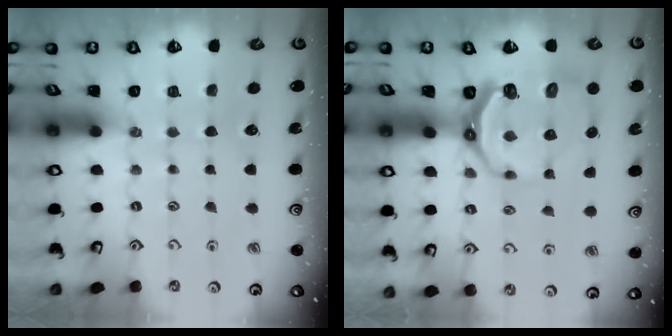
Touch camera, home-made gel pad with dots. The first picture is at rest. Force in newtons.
{"total": 10.0, "press": 9.1, "slide": 4.2}